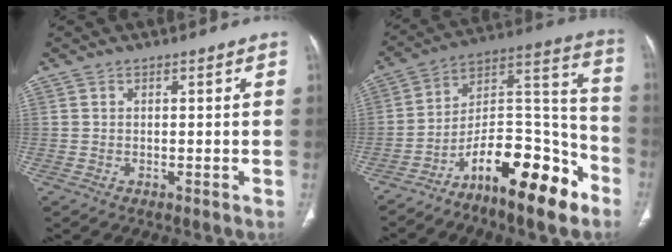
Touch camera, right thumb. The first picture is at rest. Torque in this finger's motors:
{"motor_torque": [3.64, 1.37, 1.33, -1.44, 0.14]}